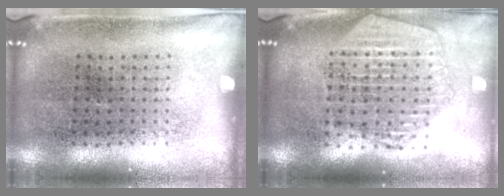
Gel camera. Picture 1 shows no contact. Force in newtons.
{"total": 2.2, "press": 2.0, "slide": 1.0}